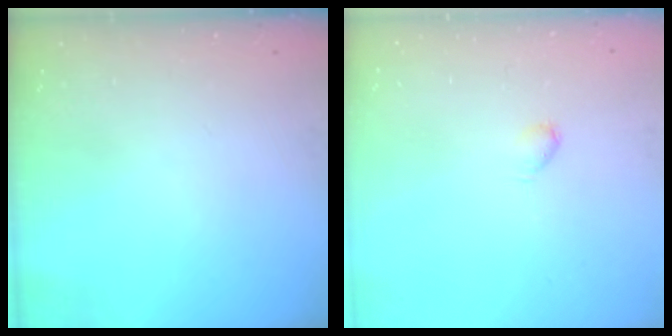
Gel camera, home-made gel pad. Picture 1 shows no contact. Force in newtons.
{"total": 2.3, "press": 2.3, "slide": 0.4}